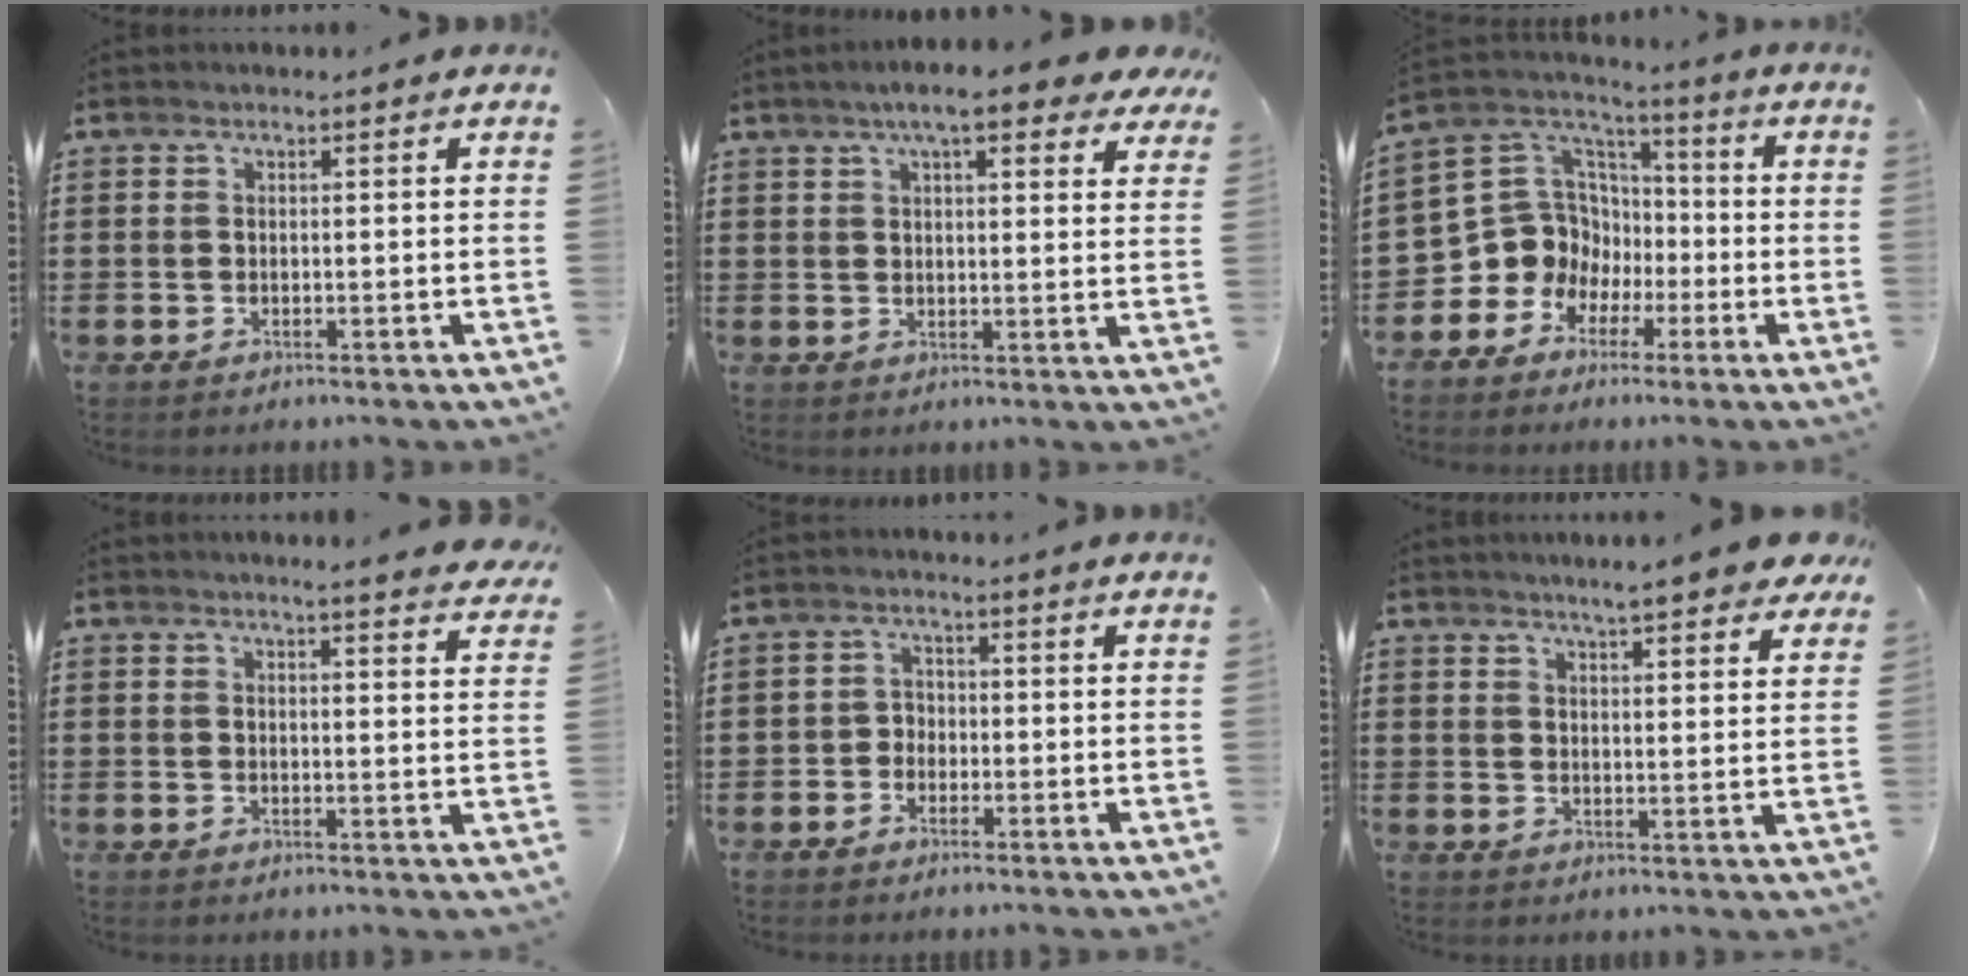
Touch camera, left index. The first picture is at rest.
{"total": 7.2, "force": [5.4, 1.2, 4.6], "torque": [-0.086, -0.006, 0.094]}
{"total": 10.1, "force": [-1.4, 9.8, 2.1], "torque": [-0.101, -0.023, -0.021]}
{"total": 3.1, "force": [2.9, -0.5, 0.9], "torque": [-0.019, -0.011, 0.052]}
{"total": 2.1, "force": [-1.3, 1.6, 0.3], "torque": [-0.014, 0.007, -0.031]}
{"total": 5.3, "force": [4.8, -0.1, 2.2], "torque": [-0.052, -0.016, 0.083]}